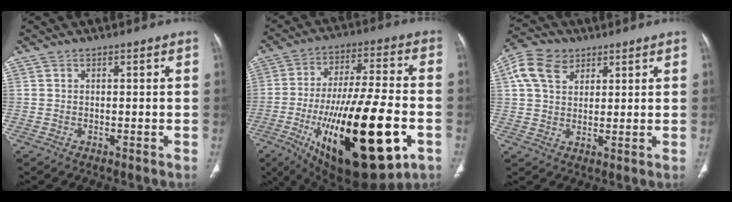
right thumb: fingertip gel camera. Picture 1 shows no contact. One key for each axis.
{"total": 31.0, "fx": -9.6, "fy": 10.7, "fz": 27.4, "tx": -0.456, "ty": 0.003, "tz": -0.133}
{"total": 9.2, "fx": 4.1, "fy": 6.5, "fz": 5.0, "tx": -0.085, "ty": 0.003, "tz": 0.073}